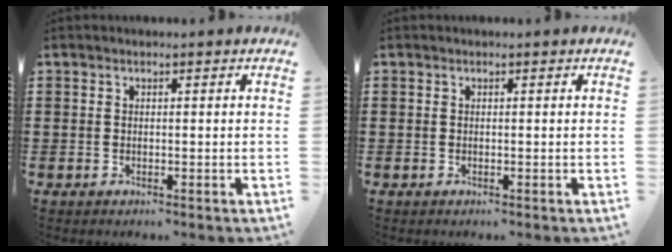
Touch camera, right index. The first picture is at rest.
{"total": 0.0}